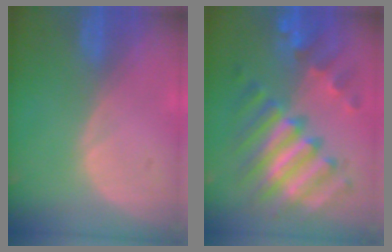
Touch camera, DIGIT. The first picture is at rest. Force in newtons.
{"total": 11.7, "press": 11.6, "slide": 1.0}